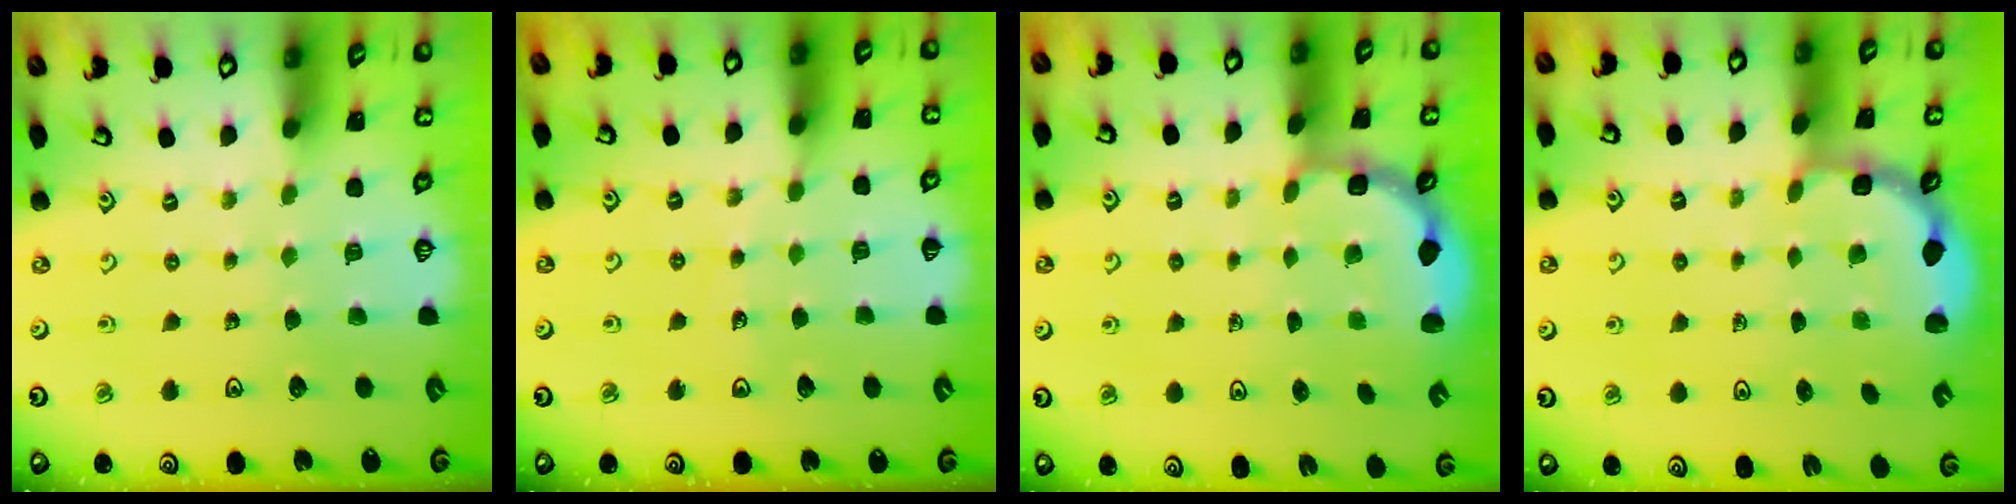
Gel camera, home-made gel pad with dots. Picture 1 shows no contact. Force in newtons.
{"total": 3.8, "press": 3.7, "slide": 0.4}
{"total": 3.0, "press": 2.3, "slide": 1.8}
{"total": 3.1, "press": 2.5, "slide": 1.9}